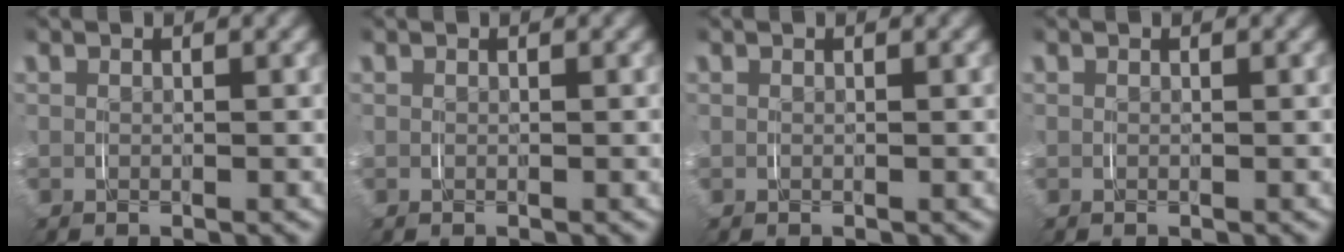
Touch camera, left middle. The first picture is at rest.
{"total": 0.0}
{"total": 0.0}
{"total": 0.0}